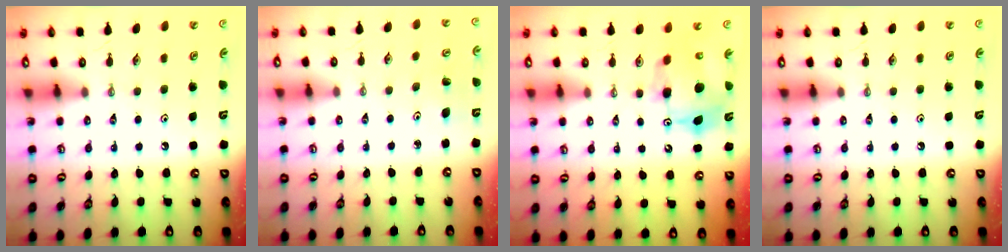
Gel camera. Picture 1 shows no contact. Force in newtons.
{"total": 3.9, "press": 3.9, "slide": 0.2}
{"total": 11.7, "press": 11.6, "slide": 1.0}
{"total": 0.0}